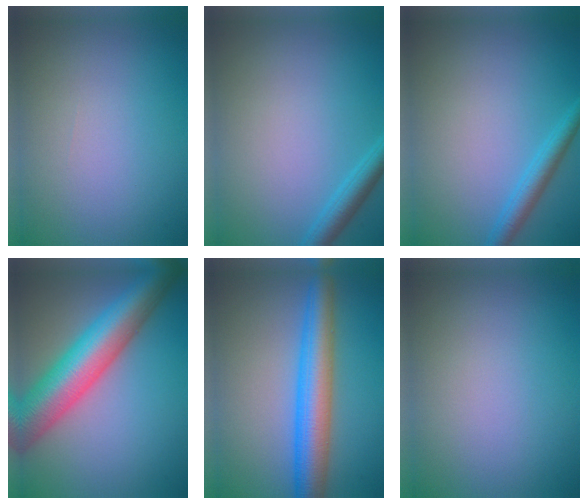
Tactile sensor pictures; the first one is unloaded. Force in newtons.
{"total": 2.3, "press": 2.2, "slide": 0.2}
{"total": 2.3, "press": 2.3, "slide": 0.2}
{"total": 10.5, "press": 10.5, "slide": 0.5}
{"total": 6.5, "press": 6.5, "slide": 0.1}
{"total": 0.0}